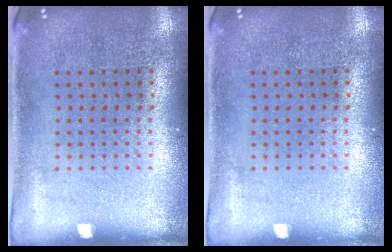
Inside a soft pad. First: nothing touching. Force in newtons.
{"total": 0.0}